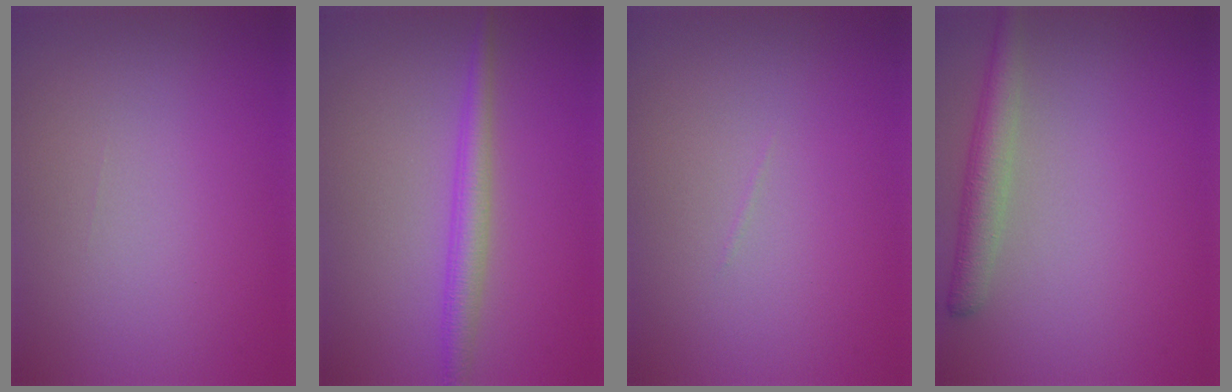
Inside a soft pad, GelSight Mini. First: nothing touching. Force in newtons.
{"total": 2.5, "press": 2.5, "slide": 0.1}
{"total": 0.0}
{"total": 3.0, "press": 3.0, "slide": 0.2}